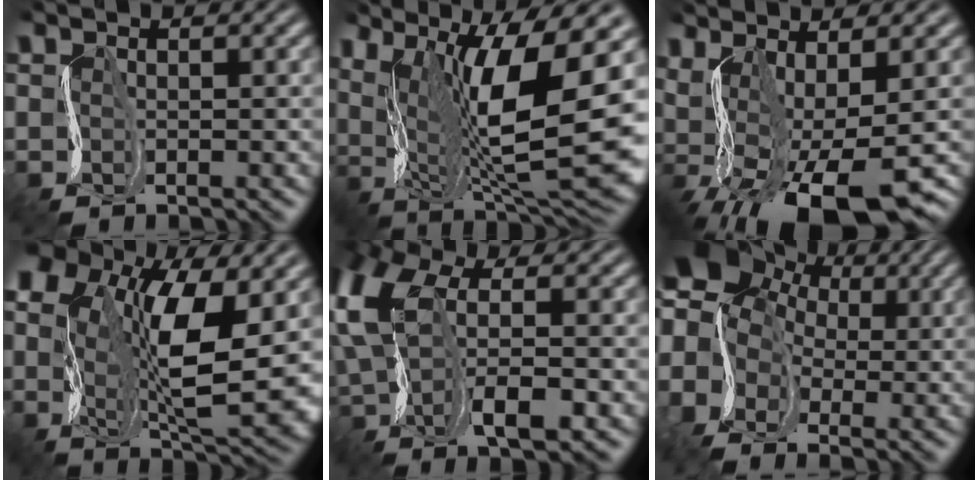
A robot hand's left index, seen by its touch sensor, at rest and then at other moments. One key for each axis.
{"total": 15.2, "fx": 2.0, "fy": 4.5, "fz": 14.4, "tx": -0.234, "ty": 0.008, "tz": 0.043}
{"total": 11.3, "fx": -3.0, "fy": 3.4, "fz": 10.4, "tx": -0.160, "ty": -0.009, "tz": -0.037}
{"total": 12.6, "fx": 1.0, "fy": 6.3, "fz": 10.9, "tx": -0.206, "ty": -0.013, "tz": 0.019}
{"total": 7.7, "fx": 1.1, "fy": 3.6, "fz": 6.7, "tx": -0.153, "ty": 0.013, "tz": 0.006}
{"total": 9.6, "fx": 1.7, "fy": 7.8, "fz": 5.4, "tx": -0.100, "ty": 0.029, "tz": 0.007}